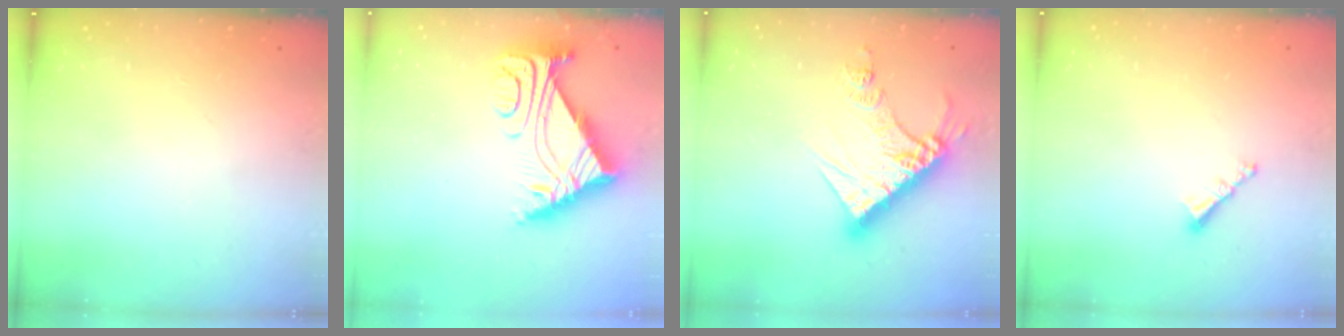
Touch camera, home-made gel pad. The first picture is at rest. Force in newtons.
{"total": 8.4, "press": 8.3, "slide": 0.8}
{"total": 14.5, "press": 14.4, "slide": 1.8}
{"total": 3.5, "press": 3.5, "slide": 0.3}